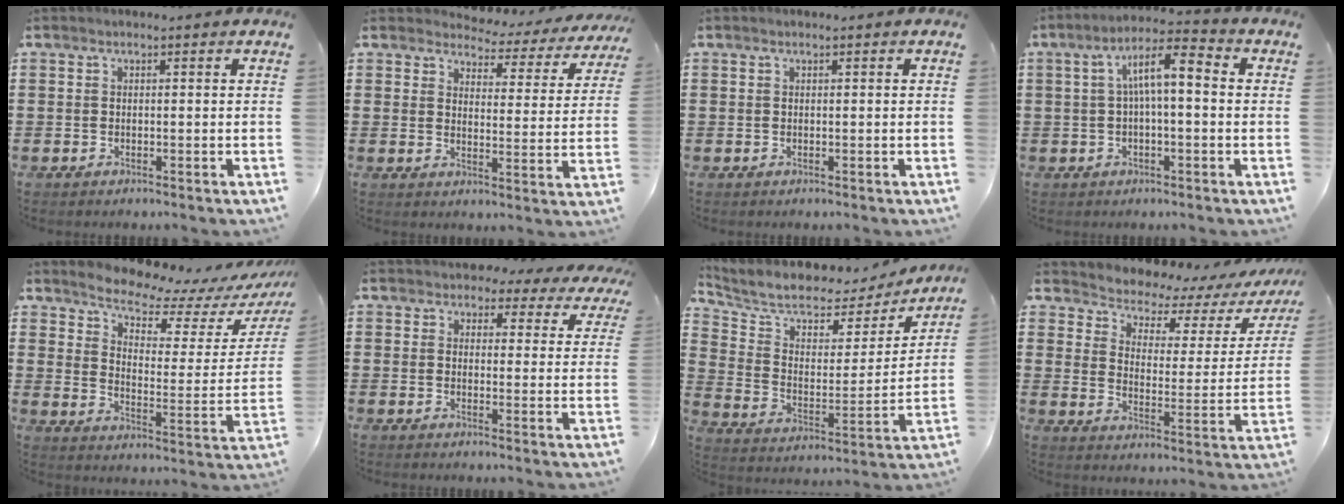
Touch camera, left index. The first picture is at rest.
{"total": 3.5, "force": [3.3, 0.9, 0.5], "torque": [-0.025, -0.027, 0.050]}
{"total": 0.0}
{"total": 7.8, "force": [0.9, 2.1, 7.4], "torque": [-0.151, 0.014, 0.010]}
{"total": 7.5, "force": [7.1, 1.3, 1.9], "torque": [-0.059, -0.057, 0.122]}
{"total": 3.9, "force": [3.6, 1.2, 0.5], "torque": [-0.022, -0.018, 0.062]}
{"total": 6.6, "force": [5.7, 2.5, 2.2], "torque": [-0.071, -0.045, 0.093]}
{"total": 3.5, "force": [3.2, 1.2, 0.7], "torque": [-0.040, -0.031, 0.046]}